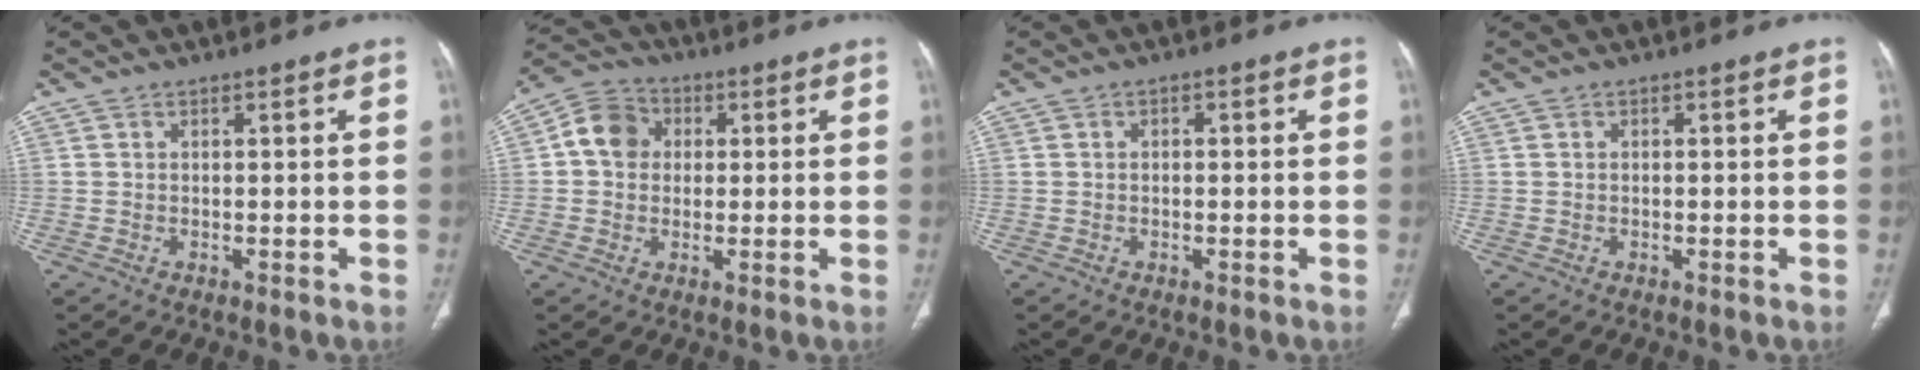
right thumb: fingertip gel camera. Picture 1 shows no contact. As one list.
[{"total": 7.6, "force": [1.1, 6.5, 3.9], "torque": [-0.055, 0.015, 0.007]}, {"total": 0.9, "force": [0.2, 0.5, 0.7], "torque": [-0.010, 0.003, 0.003]}, {"total": 0.0}]